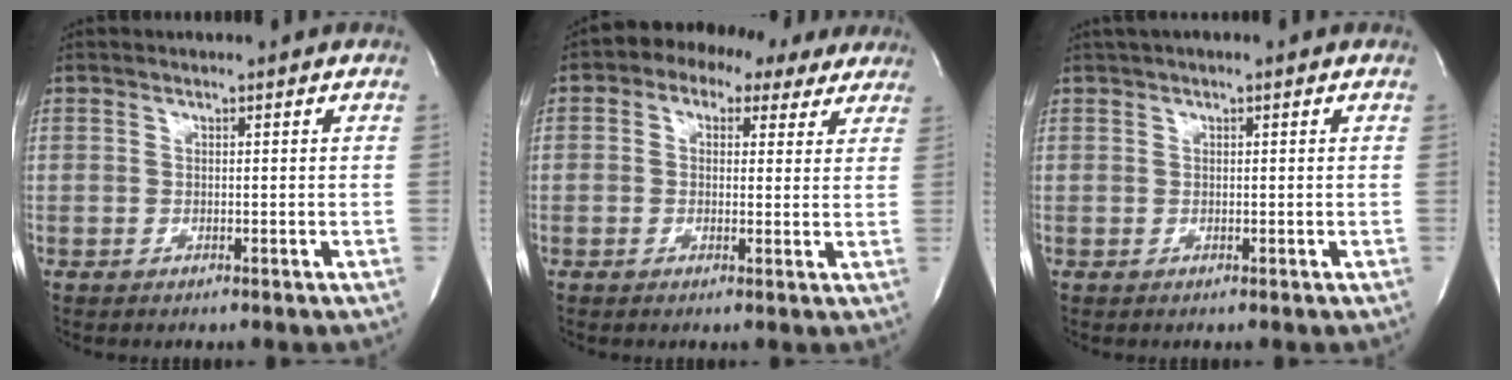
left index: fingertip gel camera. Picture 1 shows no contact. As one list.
[{"total": 10.4, "force": [6.5, 6.3, 5.1], "torque": [-0.060, 0.043, 0.076]}, {"total": 1.8, "force": [1.0, 0.3, 1.4], "torque": [-0.026, 0.017, 0.015]}]